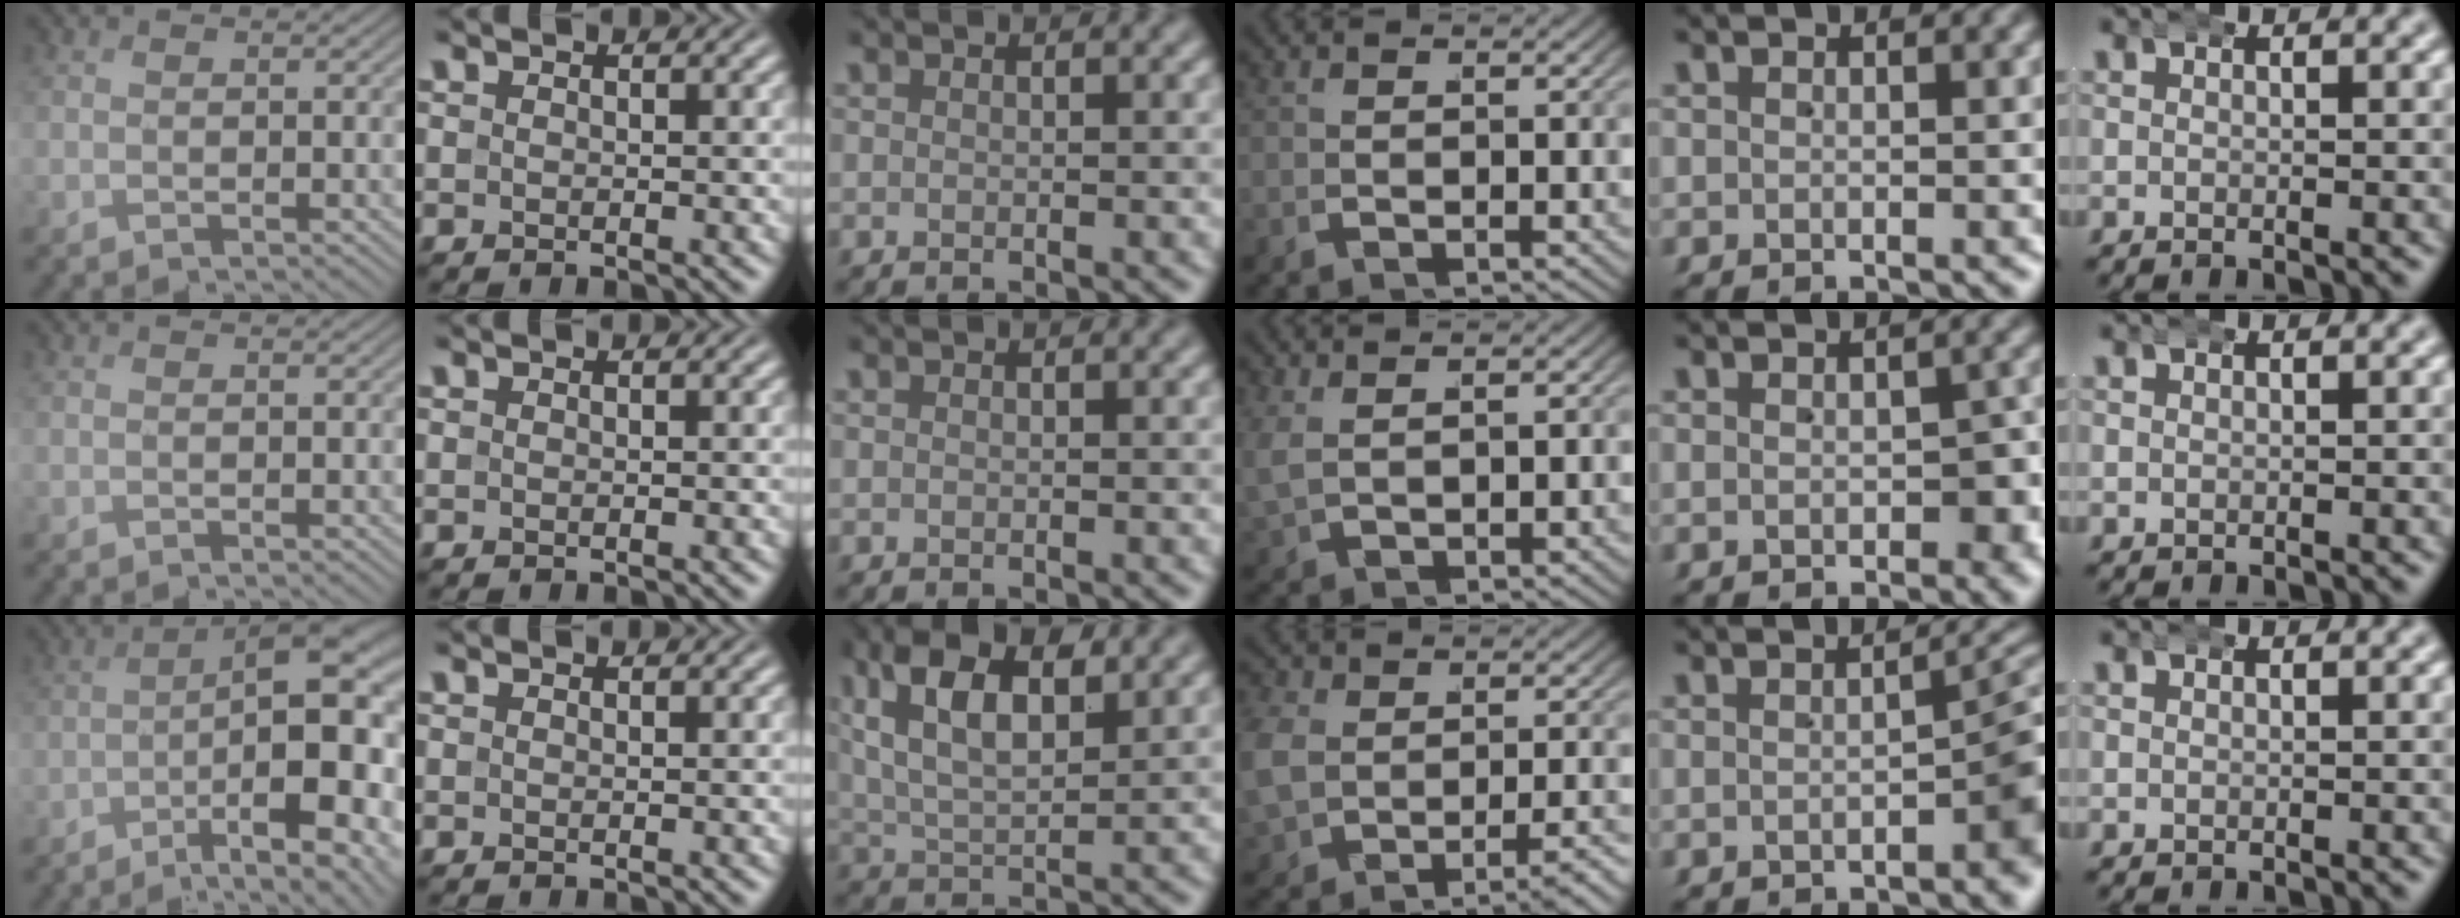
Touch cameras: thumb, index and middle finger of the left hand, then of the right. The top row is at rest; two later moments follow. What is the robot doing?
{"motion": "wrap", "object": "arm wrap"}